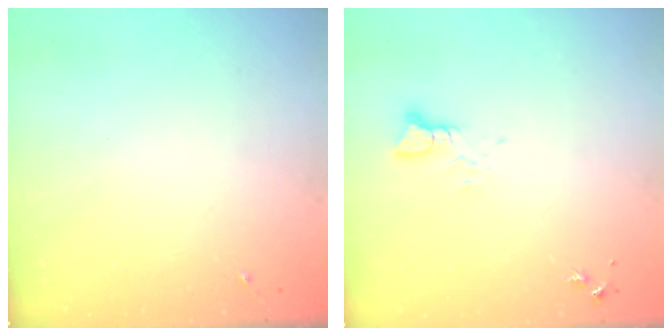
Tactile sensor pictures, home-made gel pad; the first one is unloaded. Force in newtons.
{"total": 3.4, "press": 3.4, "slide": 0.3}